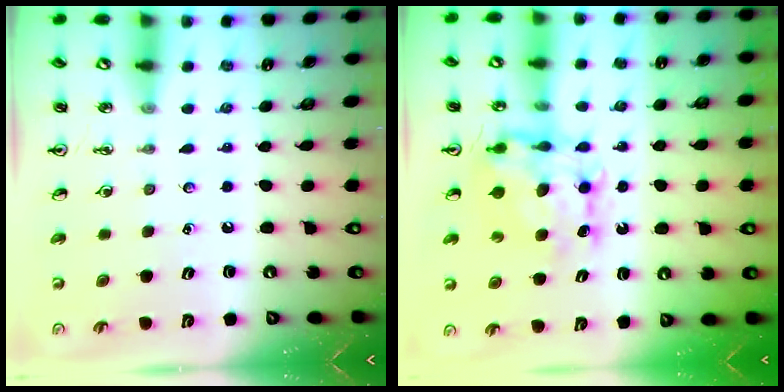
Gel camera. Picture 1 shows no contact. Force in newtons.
{"total": 10.0, "press": 10.0, "slide": 0.8}